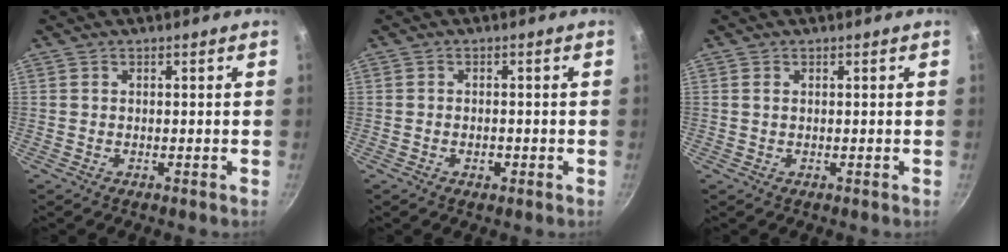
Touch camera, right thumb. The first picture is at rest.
{"total": 1.8, "force": [-0.7, 1.1, 1.2], "torque": [-0.017, 0.005, -0.013]}
{"total": 0.6, "force": [0.2, 0.3, 0.5], "torque": [-0.009, 0.001, 0.004]}